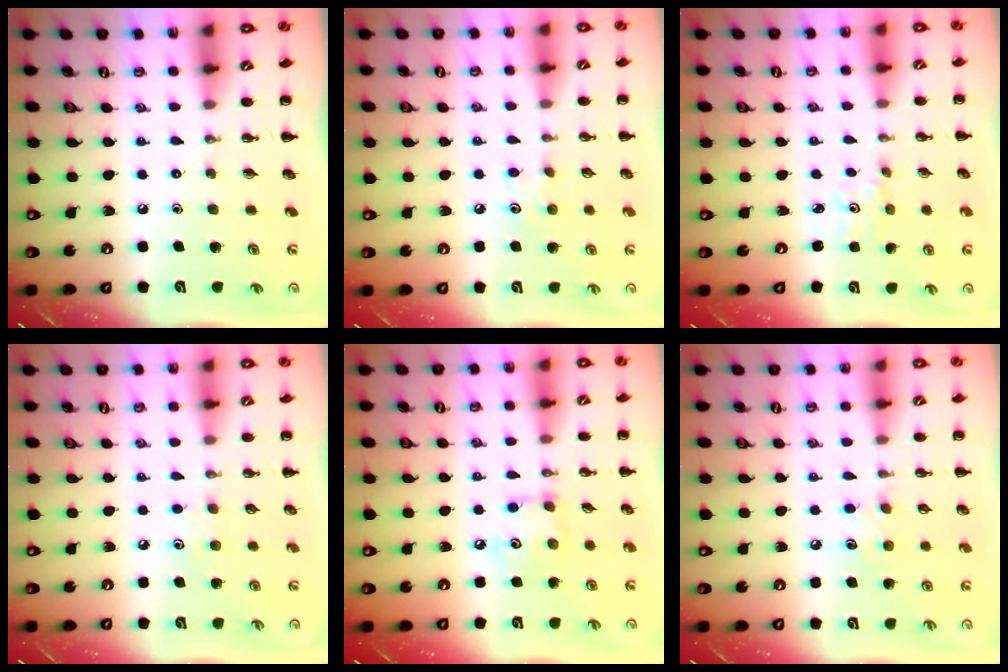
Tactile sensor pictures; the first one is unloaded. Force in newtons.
{"total": 5.3, "press": 5.1, "slide": 1.4}
{"total": 1.2, "press": 1.1, "slide": 0.4}
{"total": 5.7, "press": 5.4, "slide": 1.7}
{"total": 5.8, "press": 5.8, "slide": 0.5}
{"total": 6.5, "press": 6.3, "slide": 1.6}